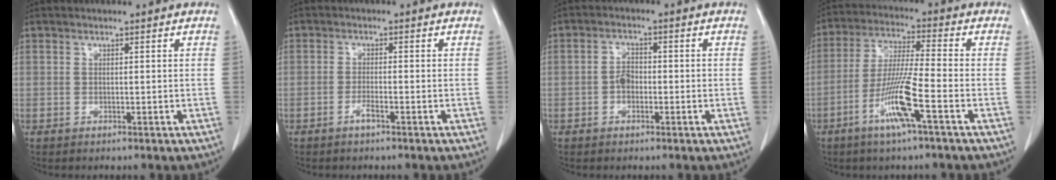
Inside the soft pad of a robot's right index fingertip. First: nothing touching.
{"total": 1.6, "force": [-1.1, 0.1, 1.2], "torque": [-0.024, 0.001, -0.020]}
{"total": 2.6, "force": [-0.8, 1.7, 1.8], "torque": [-0.033, 0.010, -0.016]}
{"total": 10.1, "force": [-4.5, -0.3, 9.0], "torque": [-0.180, -0.010, -0.090]}